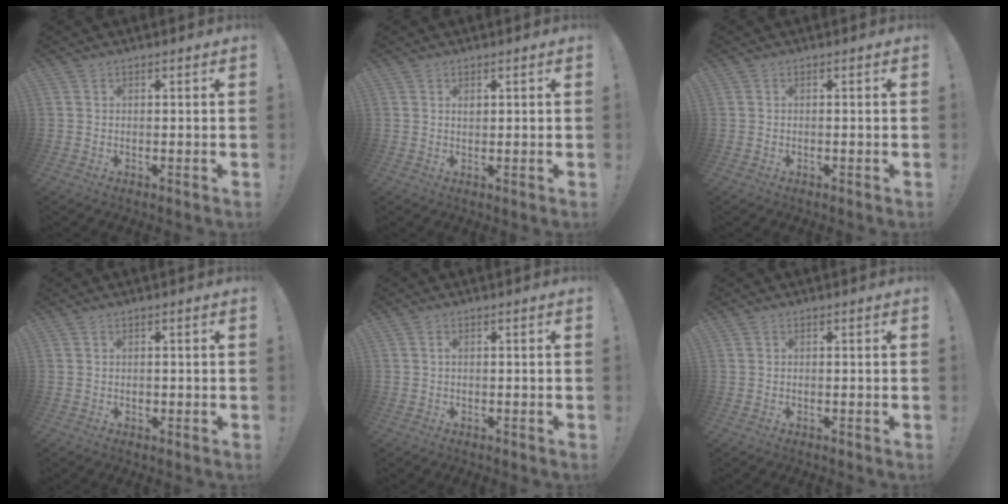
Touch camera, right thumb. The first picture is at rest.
{"total": 1.1, "force": [0.6, 0.7, 0.6], "torque": [-0.001, -0.004, 0.010]}
{"total": 0.0}
{"total": 0.9, "force": [-0.4, 0.7, 0.3], "torque": [-0.006, 0.003, -0.008]}
{"total": 0.6, "force": [-0.3, 0.6, -0.1], "torque": [-0.006, 0.006, -0.005]}
{"total": 0.0}